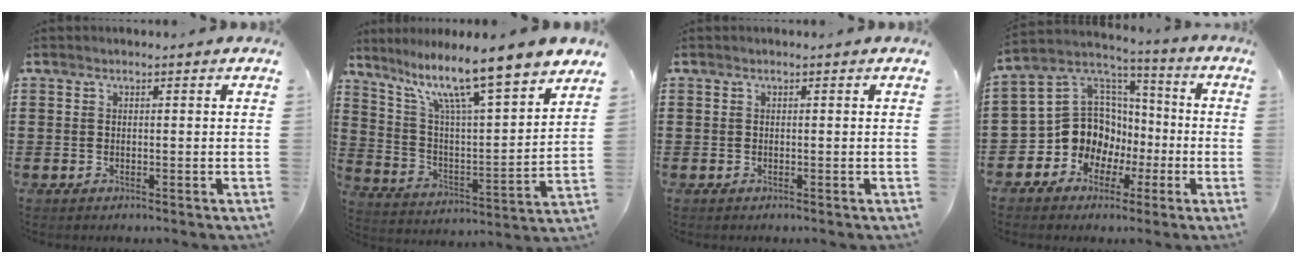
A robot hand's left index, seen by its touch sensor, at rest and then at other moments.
{"total": 11.7, "force": [9.4, 0.7, 6.9], "torque": [-0.160, -0.063, 0.153]}
{"total": 0.0}
{"total": 12.1, "force": [-2.8, 11.1, 4.0], "torque": [-0.117, -0.009, -0.044]}